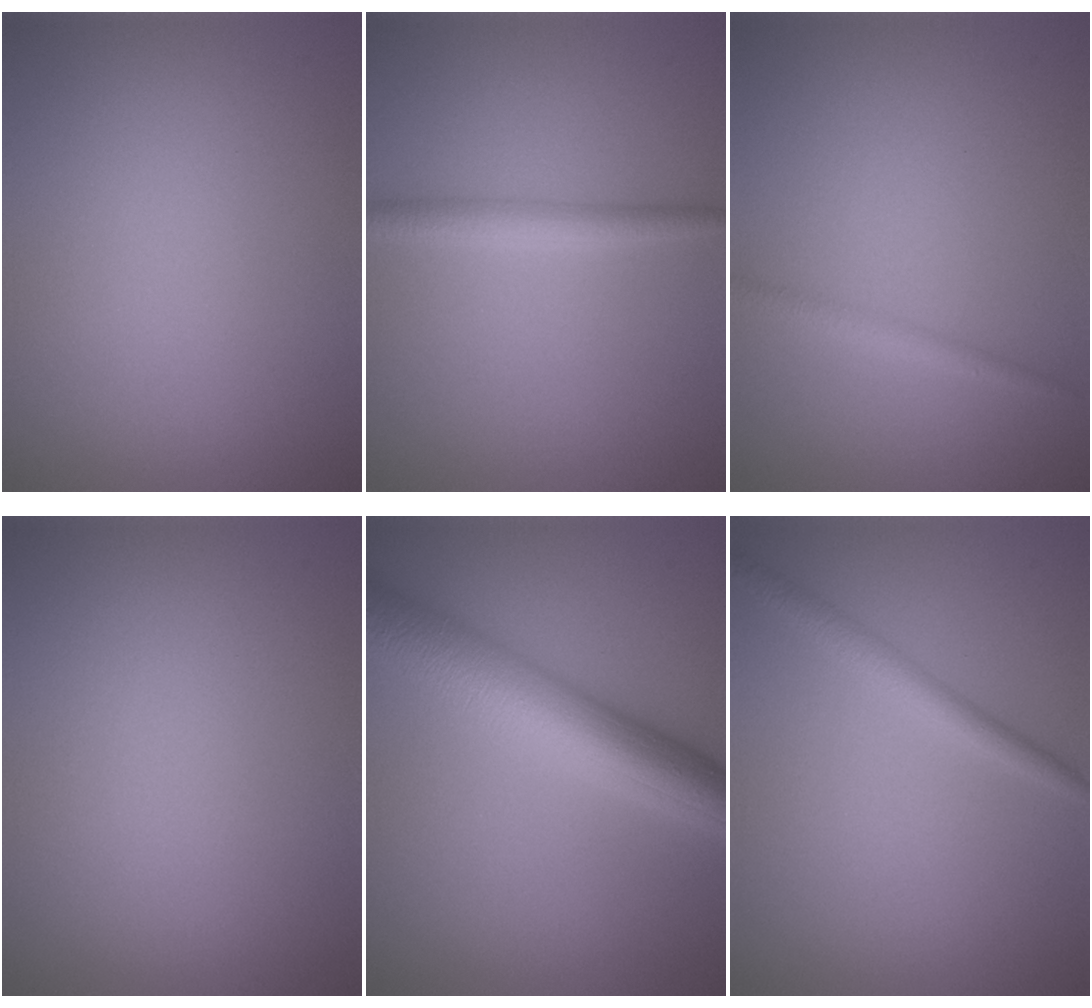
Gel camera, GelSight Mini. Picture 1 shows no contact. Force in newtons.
{"total": 2.2, "press": 2.2, "slide": 0.0}
{"total": 1.3, "press": 1.3, "slide": 0.1}
{"total": 0.0}
{"total": 7.7, "press": 7.7, "slide": 0.1}
{"total": 1.9, "press": 1.9, "slide": 0.1}